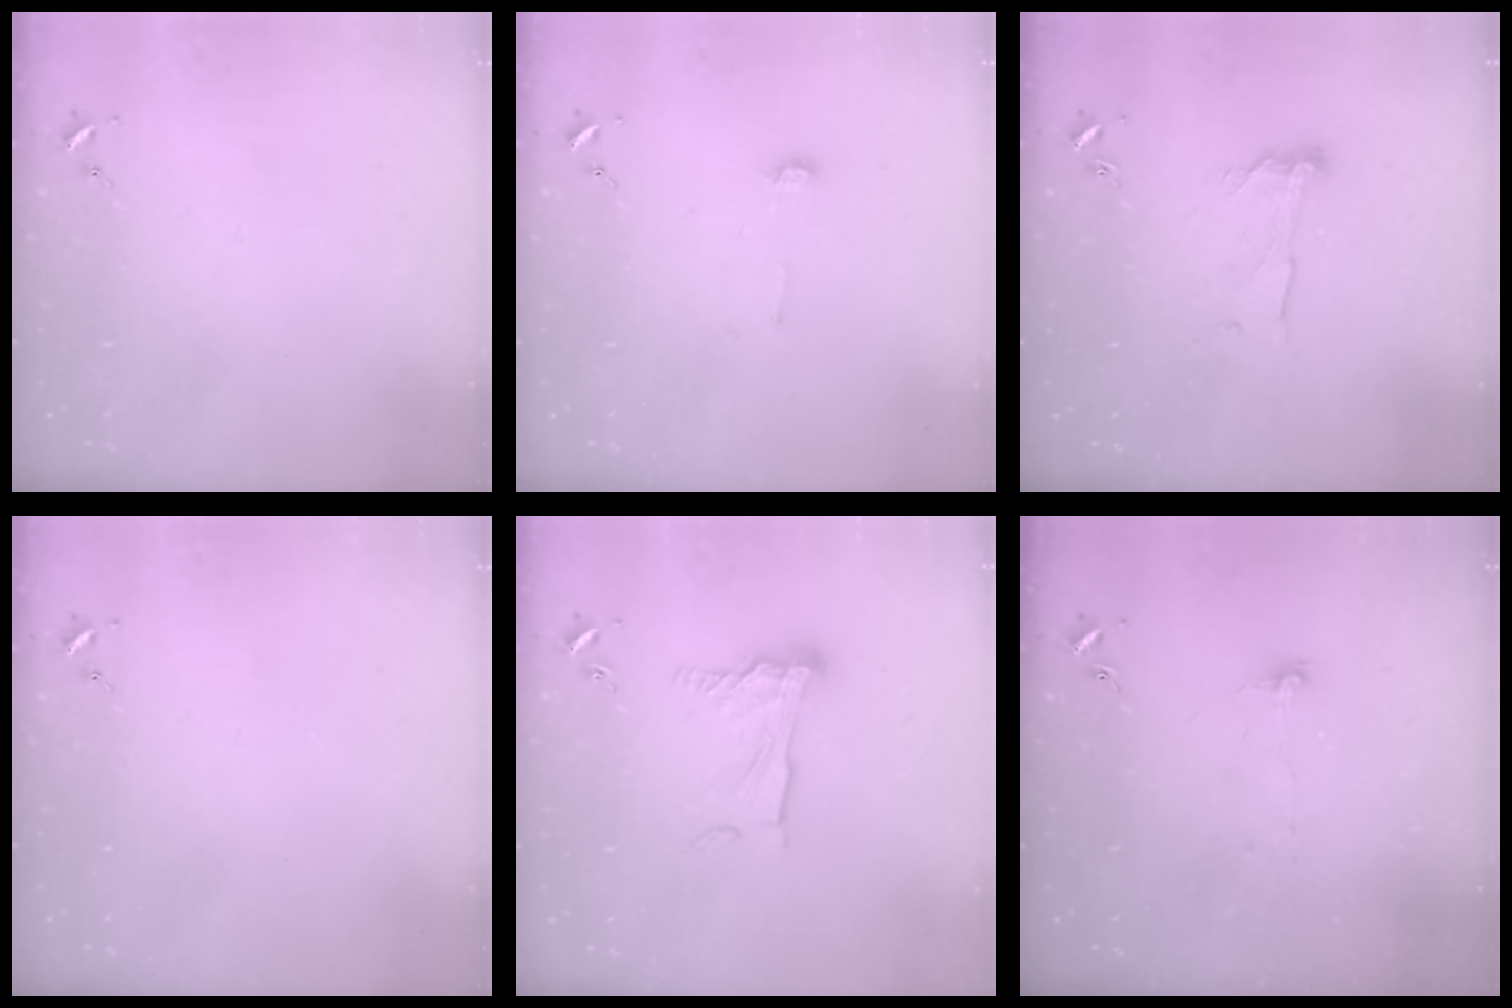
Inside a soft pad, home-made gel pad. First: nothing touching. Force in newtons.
{"total": 3.6, "press": 3.6, "slide": 0.4}
{"total": 9.0, "press": 9.0, "slide": 0.4}
{"total": 0.0}
{"total": 11.4, "press": 11.4, "slide": 0.9}
{"total": 4.7, "press": 4.6, "slide": 0.3}